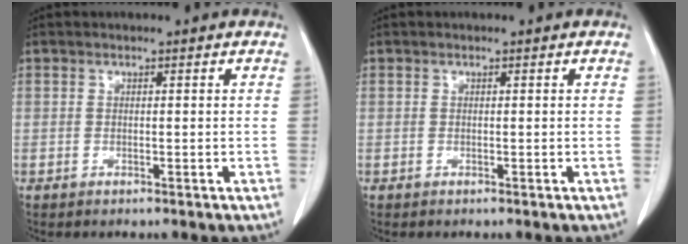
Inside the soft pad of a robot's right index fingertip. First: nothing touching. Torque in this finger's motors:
{"motor_torque": [0.00, 0.00, 0.00, 0.00]}